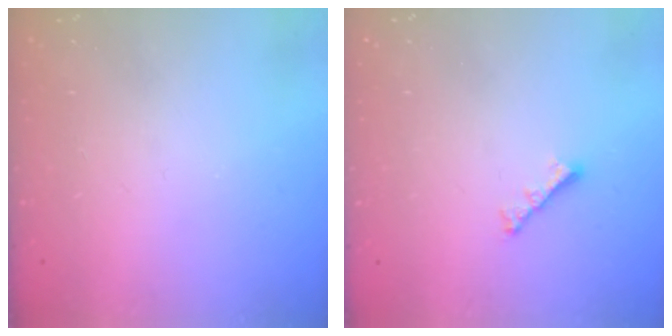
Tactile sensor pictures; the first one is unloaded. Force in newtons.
{"total": 2.8, "press": 2.7, "slide": 0.6}